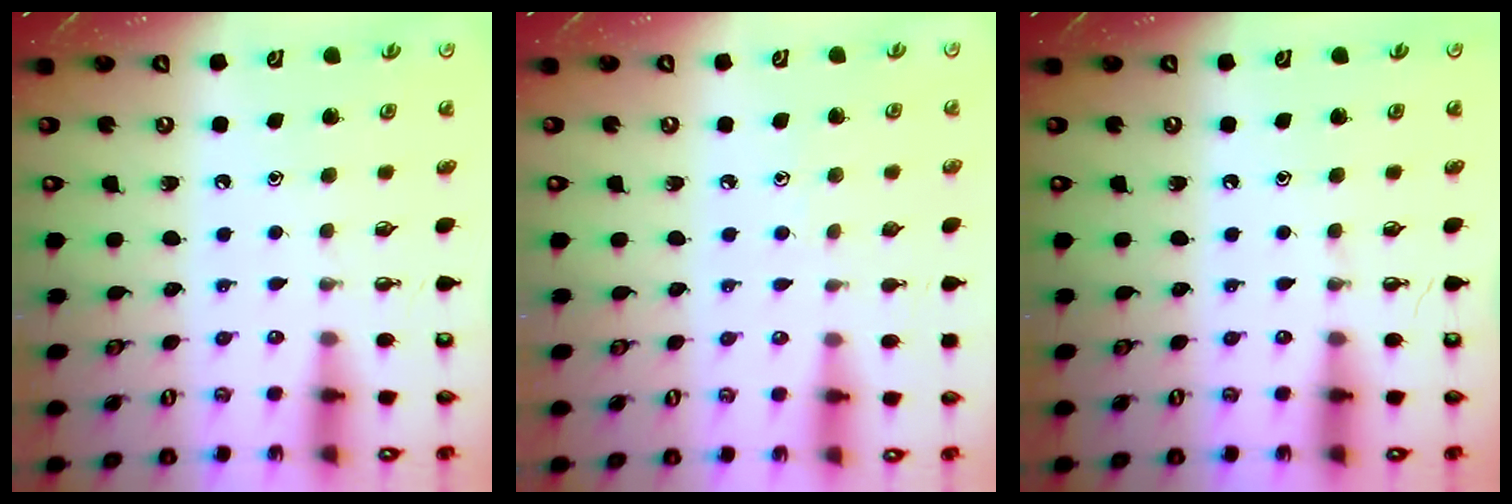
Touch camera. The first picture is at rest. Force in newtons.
{"total": 3.1, "press": 3.1, "slide": 0.3}
{"total": 0.0}